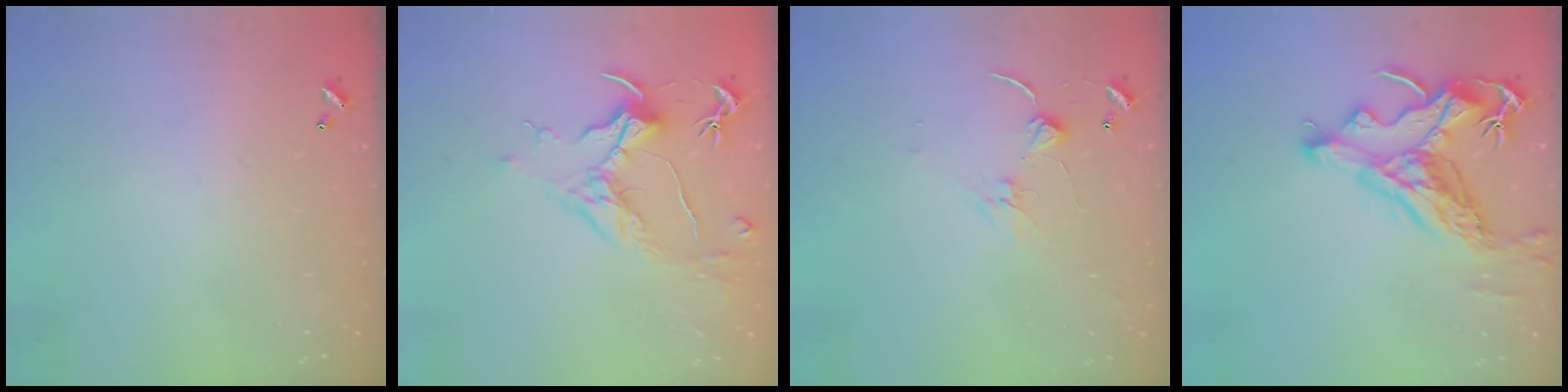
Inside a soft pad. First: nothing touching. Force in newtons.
{"total": 1.6, "press": 1.4, "slide": 0.7}
{"total": 0.6, "press": 0.5, "slide": 0.3}
{"total": 8.1, "press": 8.0, "slide": 1.4}